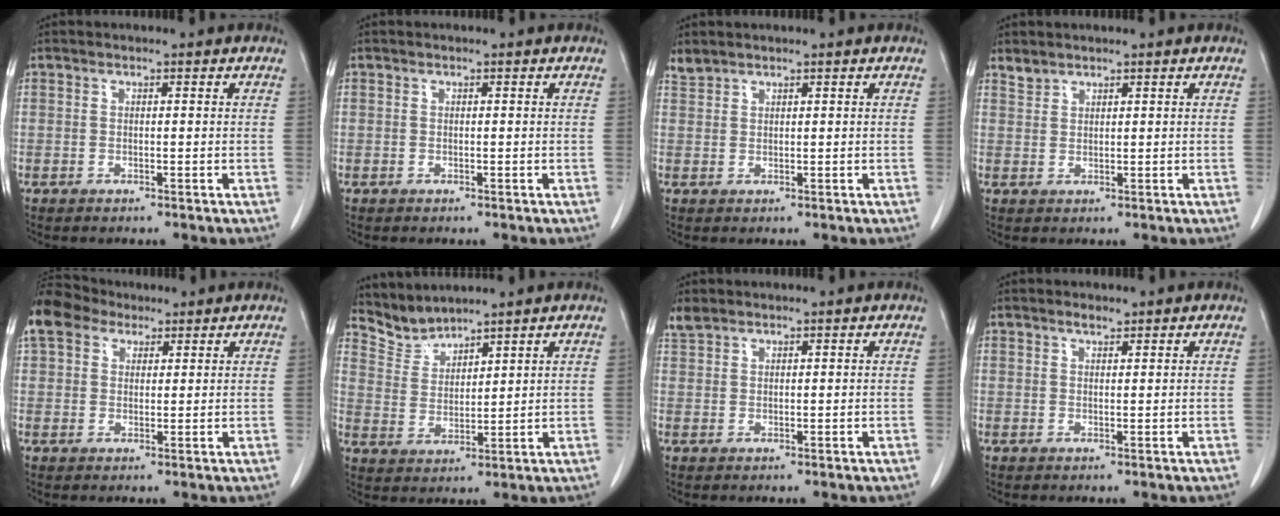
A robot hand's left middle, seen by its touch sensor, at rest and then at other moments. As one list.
[{"total": 0.0}, {"total": 1.4, "force": [1.4, 0.2, -0.1], "torque": [-0.005, 0.007, 0.034]}, {"total": 1.5, "force": [1.4, 0.5, -0.1], "torque": [0.003, 0.003, 0.028]}, {"total": 6.3, "force": [4.5, 3.8, 2.1], "torque": [-0.053, 0.032, 0.093]}, {"total": 4.7, "force": [4.6, 0.1, -0.7], "torque": [0.008, -0.001, 0.106]}, {"total": 1.8, "force": [1.7, 0.6, 0.3], "torque": [-0.012, 0.009, 0.037]}, {"total": 1.1, "force": [1.0, 0.3, 0.4], "torque": [-0.014, -0.002, 0.017]}]